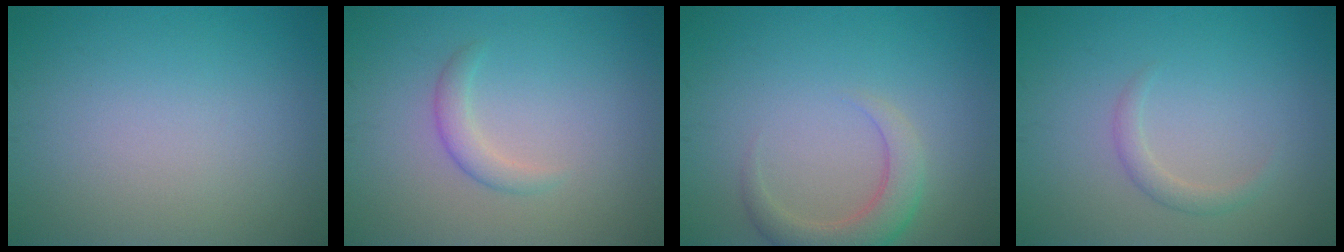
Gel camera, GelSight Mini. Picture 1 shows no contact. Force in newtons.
{"total": 1.6, "press": 1.6, "slide": 0.1}
{"total": 3.4, "press": 3.4, "slide": 0.3}
{"total": 1.4, "press": 1.4, "slide": 0.1}